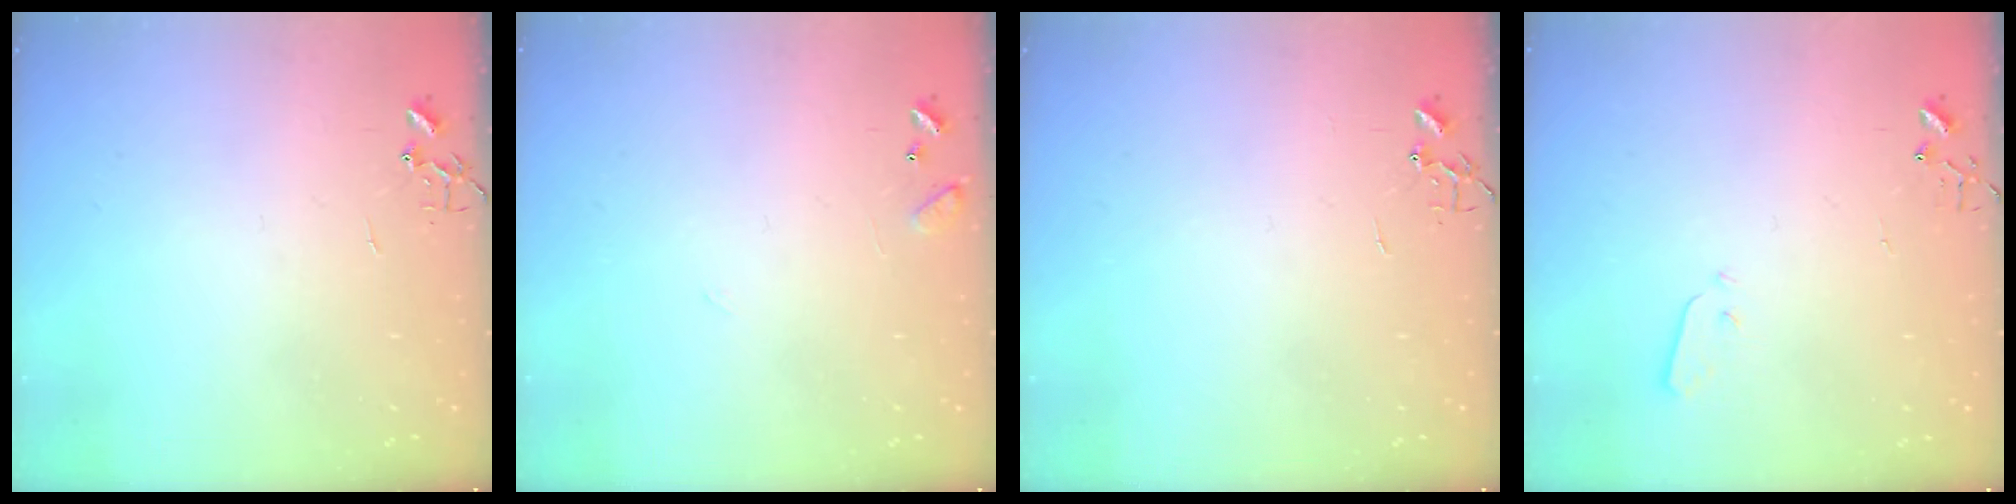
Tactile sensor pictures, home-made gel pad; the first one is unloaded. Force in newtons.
{"total": 8.4, "press": 8.4, "slide": 0.5}
{"total": 0.0}
{"total": 2.9, "press": 2.9, "slide": 0.4}